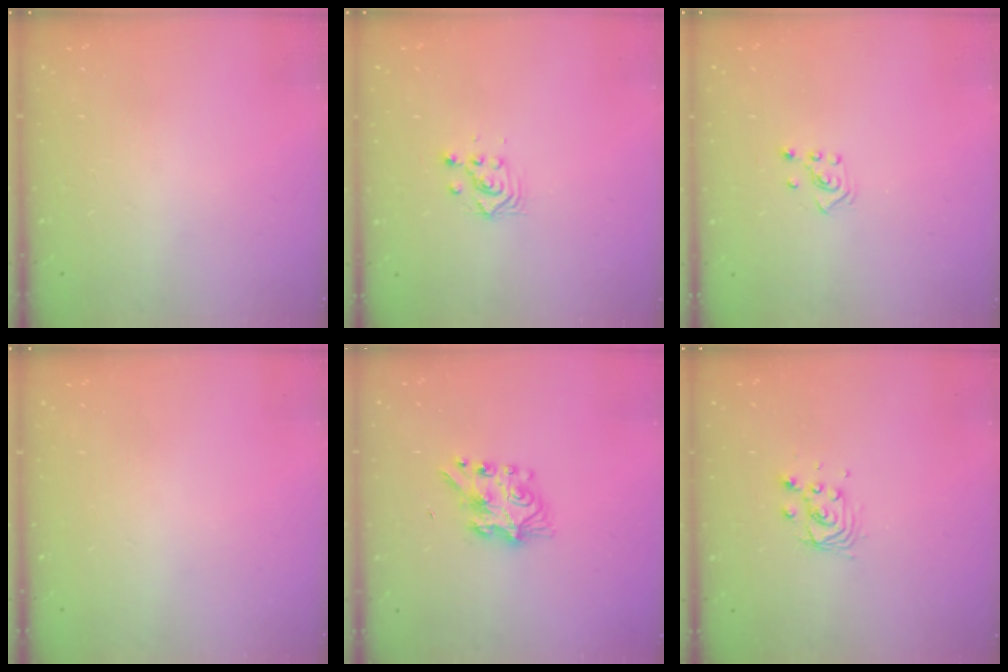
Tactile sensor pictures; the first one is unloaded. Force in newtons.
{"total": 3.0, "press": 3.0, "slide": 0.1}
{"total": 2.6, "press": 2.5, "slide": 0.6}
{"total": 0.0}
{"total": 7.2, "press": 7.2, "slide": 0.2}
{"total": 5.3, "press": 5.3, "slide": 0.4}